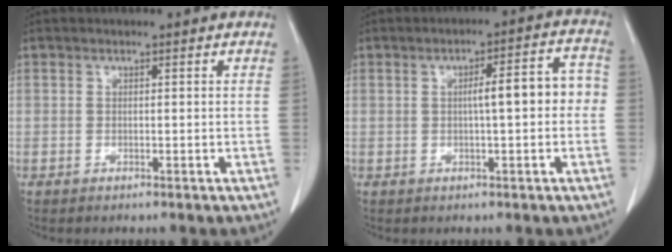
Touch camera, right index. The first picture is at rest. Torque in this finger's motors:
{"motor_torque": [1.05, -0.14, 0.52, 0.14]}